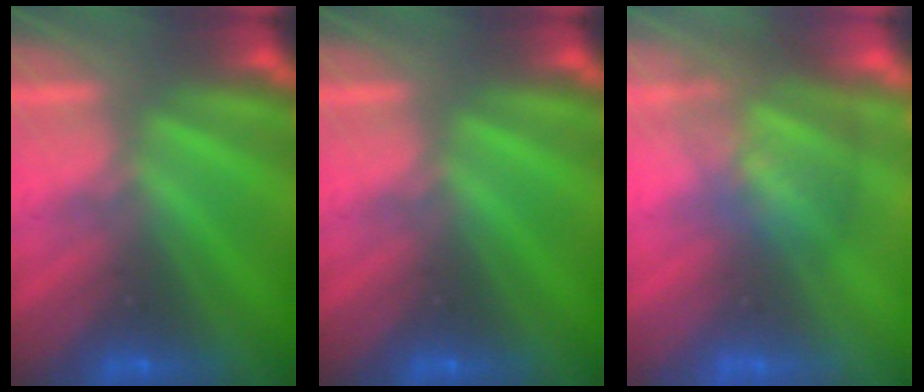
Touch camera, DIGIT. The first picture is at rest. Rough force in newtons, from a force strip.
{"total": 0.0}
{"total": 3.9}